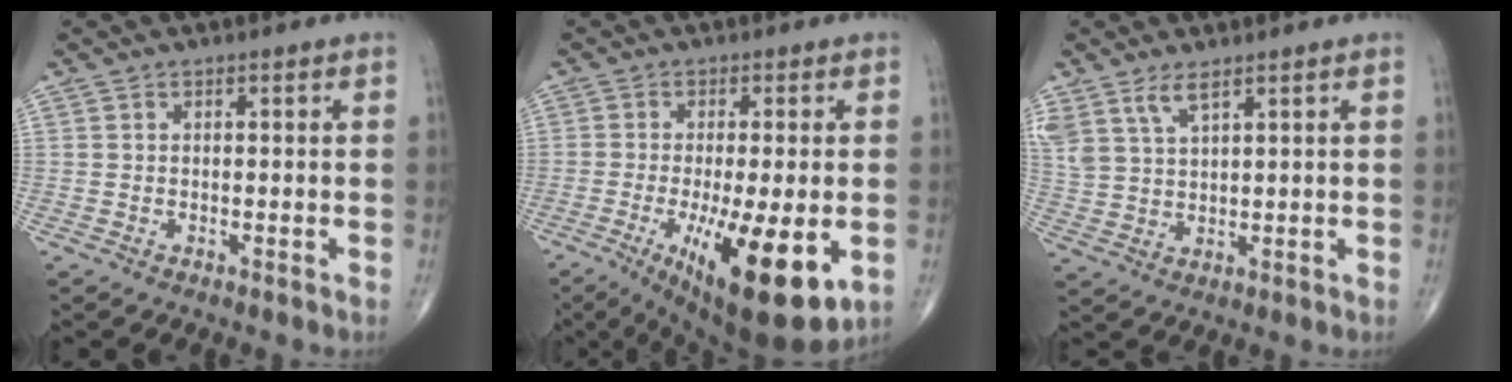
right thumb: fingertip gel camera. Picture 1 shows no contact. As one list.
[{"total": 17.7, "force": [-5.1, 5.1, 16.2], "torque": [-0.236, -0.026, -0.061]}, {"total": 6.4, "force": [4.2, 2.5, 4.1], "torque": [-0.088, -0.011, 0.092]}]